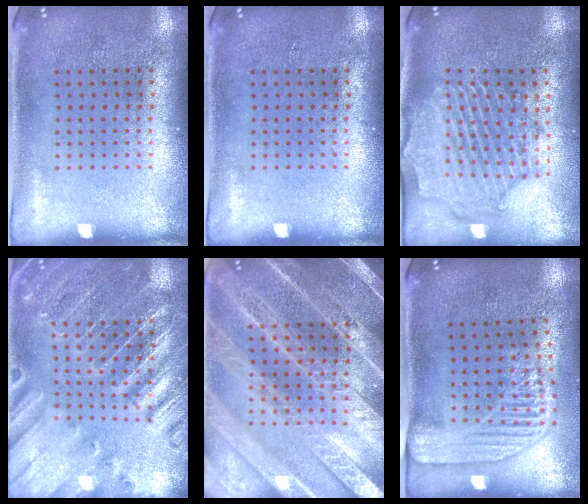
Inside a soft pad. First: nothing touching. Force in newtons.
{"total": 0.0}
{"total": 2.2, "press": 2.1, "slide": 0.8}
{"total": 3.0, "press": 3.0, "slide": 0.3}
{"total": 6.0, "press": 6.0, "slide": 0.7}
{"total": 2.2, "press": 1.8, "slide": 1.3}